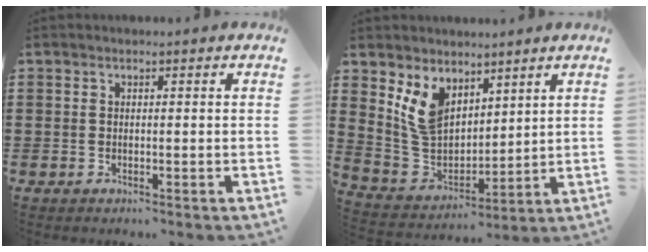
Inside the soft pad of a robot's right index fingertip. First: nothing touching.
{"total": 7.6, "force": [4.3, 5.4, 3.3], "torque": [-0.107, -0.010, 0.083]}